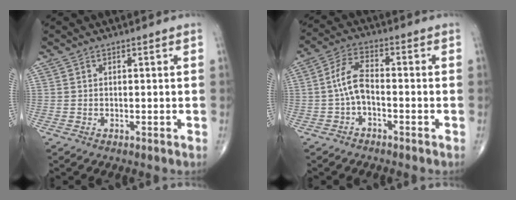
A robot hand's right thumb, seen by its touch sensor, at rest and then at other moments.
{"total": 6.0, "force": [-1.3, 2.9, 5.1], "torque": [-0.098, 0.028, -0.034]}